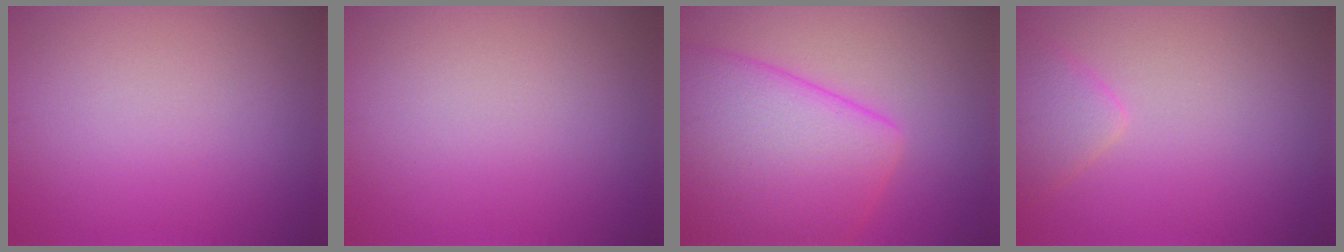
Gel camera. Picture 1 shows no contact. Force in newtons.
{"total": 0.0}
{"total": 10.9, "press": 10.9, "slide": 0.7}
{"total": 2.4, "press": 2.4, "slide": 0.2}